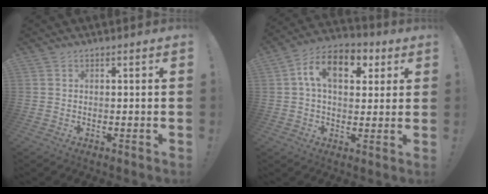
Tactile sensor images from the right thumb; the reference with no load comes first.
{"total": 13.2, "force": [4.3, 8.2, 9.4], "torque": [-0.140, -0.002, 0.076]}